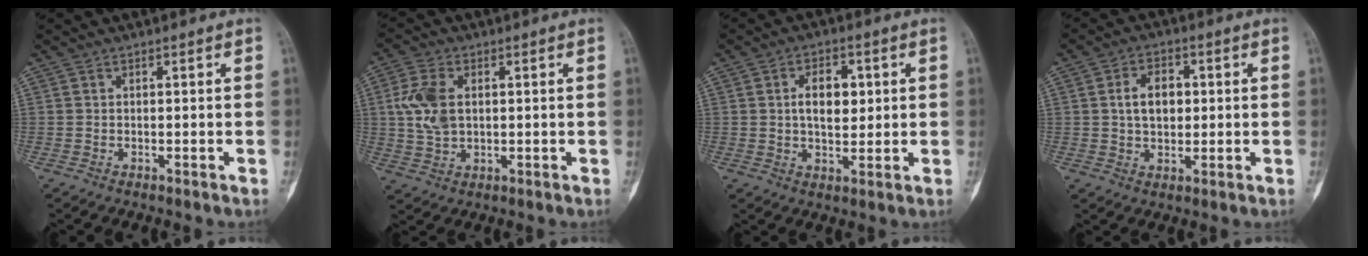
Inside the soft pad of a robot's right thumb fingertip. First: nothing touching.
{"total": 8.2, "force": [1.4, 5.1, 6.3], "torque": [-0.136, 0.002, 0.032]}
{"total": 7.3, "force": [1.4, 4.3, 5.7], "torque": [-0.068, -0.003, 0.022]}
{"total": 7.0, "force": [1.0, 4.7, 5.1], "torque": [-0.064, 0.005, 0.017]}